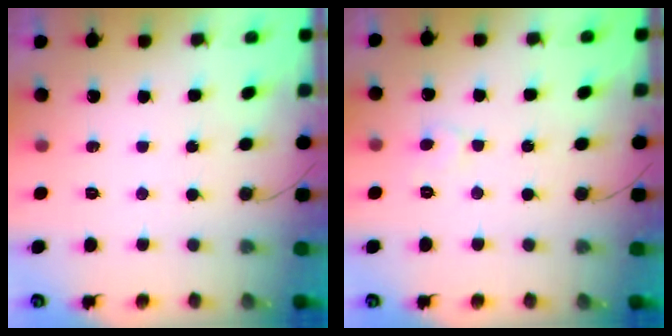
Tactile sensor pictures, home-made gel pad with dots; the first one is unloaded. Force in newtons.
{"total": 4.2, "press": 4.1, "slide": 0.5}